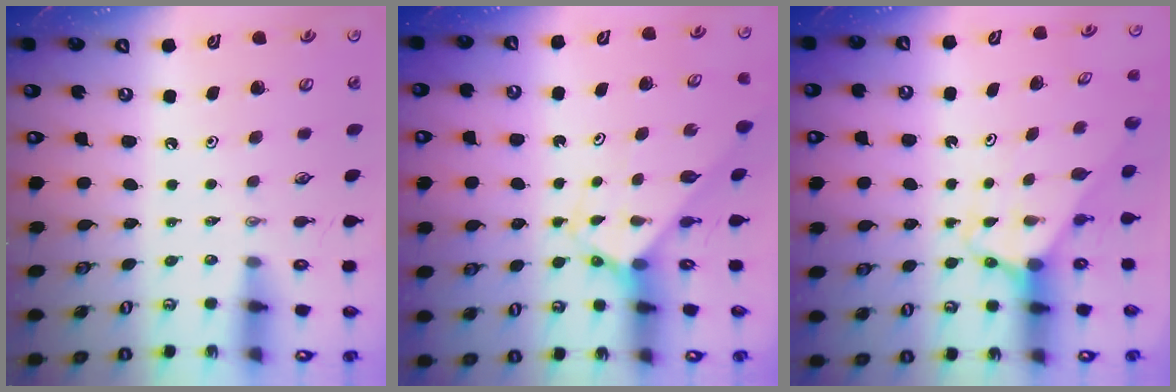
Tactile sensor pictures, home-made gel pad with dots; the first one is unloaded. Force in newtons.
{"total": 2.8, "press": 2.8, "slide": 0.1}
{"total": 2.8, "press": 2.8, "slide": 0.2}